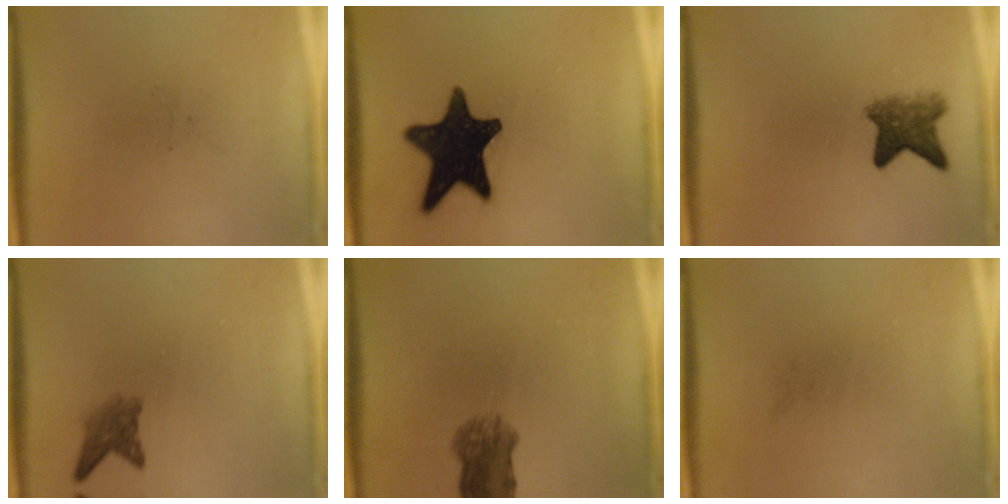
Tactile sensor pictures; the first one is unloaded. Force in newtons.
{"total": 17.2}
{"total": 5.2}
{"total": 2.9}
{"total": 5.1}
{"total": 0.0}